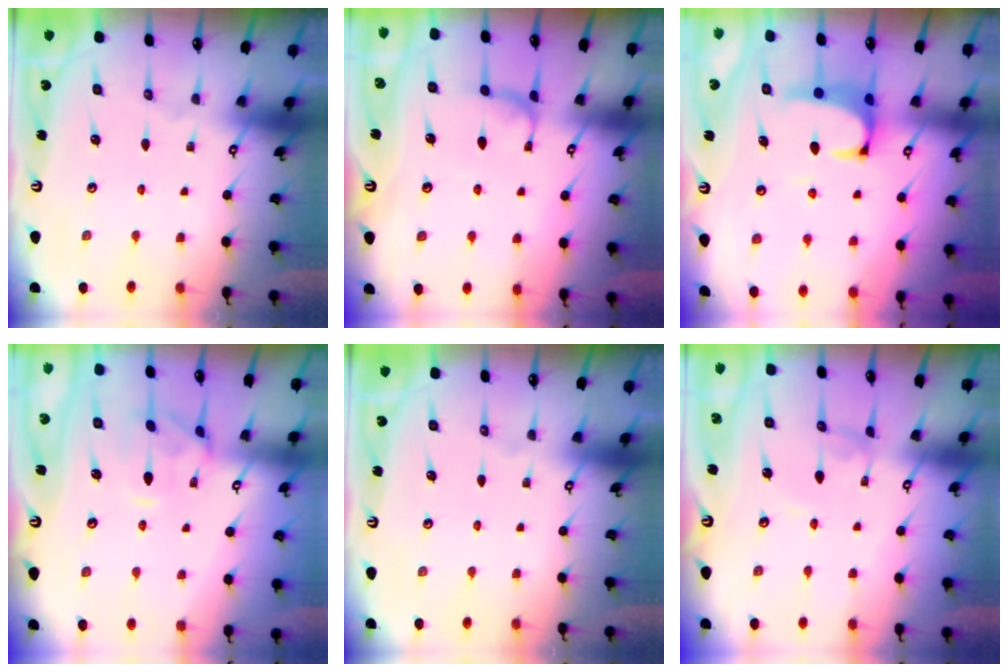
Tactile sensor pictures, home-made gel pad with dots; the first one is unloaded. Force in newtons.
{"total": 0.9, "press": 0.8, "slide": 0.5}
{"total": 1.5, "press": 1.4, "slide": 0.7}
{"total": 1.3, "press": 0.9, "slide": 0.9}
{"total": 0.0}
{"total": 2.7, "press": 2.7, "slide": 0.1}